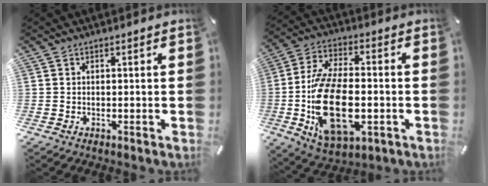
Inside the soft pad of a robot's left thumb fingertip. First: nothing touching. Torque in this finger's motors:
{"motor_torque": [2.20, 2.81, 2.43, 0.34, 0.38]}